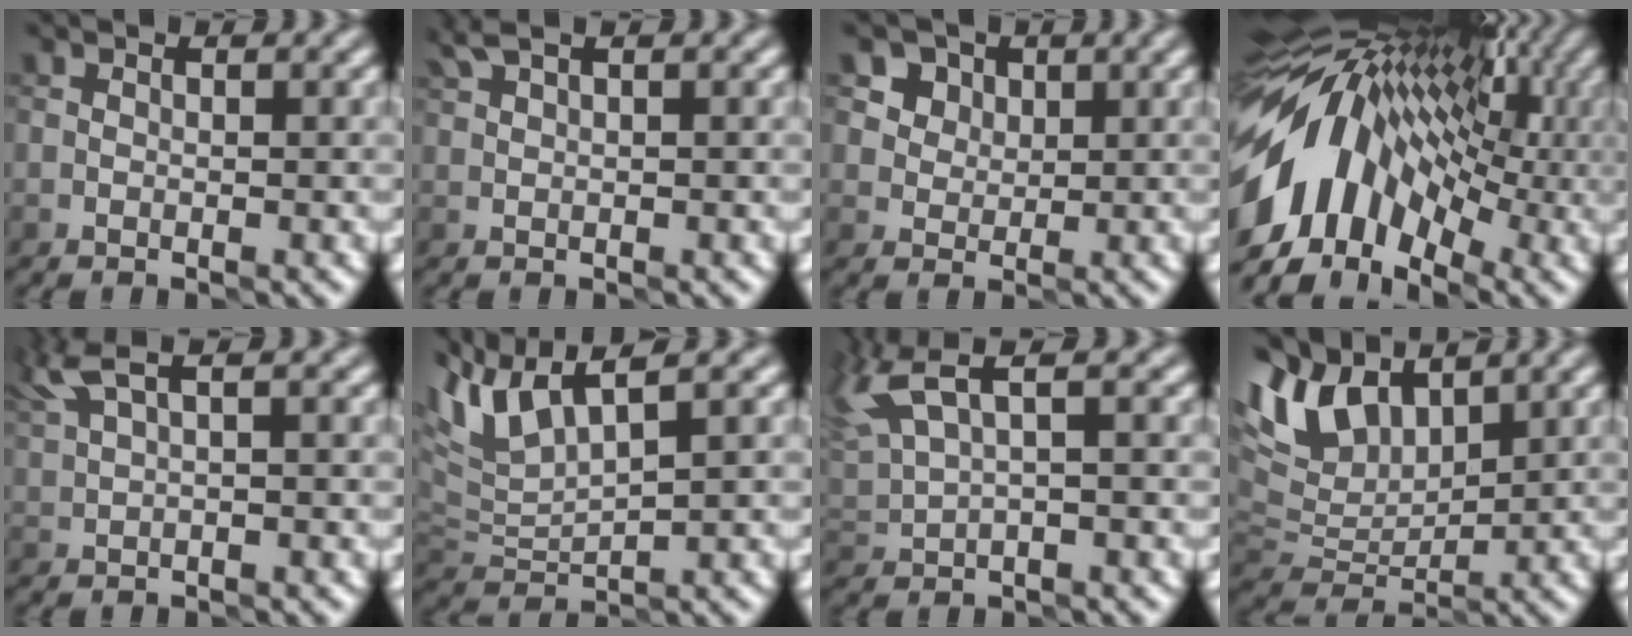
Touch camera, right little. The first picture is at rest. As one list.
[{"total": 1.9, "force": [1.6, 0.2, 1.1], "torque": [-0.029, 0.010, 0.037]}, {"total": 7.5, "force": [4.3, 5.3, 3.1], "torque": [-0.068, 0.006, 0.070]}, {"total": 13.4, "force": [-2.3, 8.4, 10.3], "torque": [-0.191, 0.028, -0.055]}, {"total": 3.4, "force": [2.3, 0.6, 2.5], "torque": [-0.069, 0.017, 0.051]}, {"total": 5.8, "force": [3.8, 1.4, 4.2], "torque": [-0.107, 0.017, 0.078]}, {"total": 5.4, "force": [3.0, 1.5, 4.2], "torque": [-0.115, 0.019, 0.062]}, {"total": 6.8, "force": [4.1, 3.4, 4.1], "torque": [-0.105, 0.009, 0.076]}]